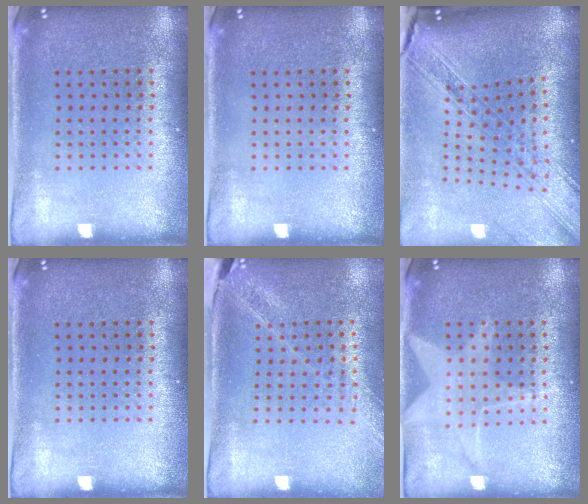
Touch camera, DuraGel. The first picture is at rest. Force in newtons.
{"total": 0.0}
{"total": 2.5, "press": 2.1, "slide": 1.3}
{"total": 0.0}
{"total": 1.5, "press": 1.4, "slide": 0.4}
{"total": 1.4, "press": 1.4, "slide": 0.2}